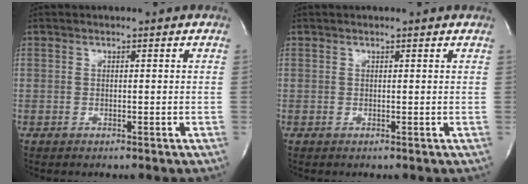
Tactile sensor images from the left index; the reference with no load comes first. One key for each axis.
{"total": 2.0, "fx": 1.8, "fy": 0.3, "fz": 0.7, "tx": -0.013, "ty": 0.019, "tz": 0.017}